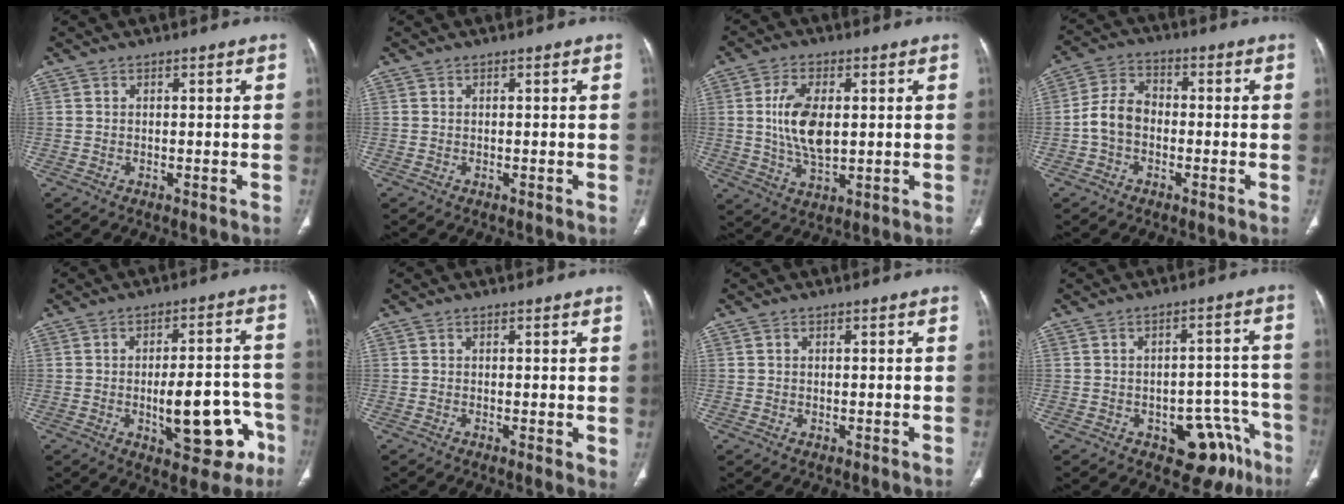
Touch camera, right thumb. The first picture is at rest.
{"total": 0.0}
{"total": 10.1, "force": [1.1, 5.2, 8.5], "torque": [-0.160, -0.008, 0.027]}
{"total": 7.2, "force": [-1.4, 5.3, 4.6], "torque": [-0.079, 0.027, -0.039]}
{"total": 15.0, "force": [-4.8, 6.5, 12.7], "torque": [-0.140, 0.034, -0.055]}
{"total": 2.1, "force": [0.2, 0.7, 1.9], "torque": [-0.029, -0.009, 0.001]}
{"total": 0.7, "force": [0.2, 0.6, 0.3], "torque": [-0.003, -0.001, 0.004]}
{"total": 11.5, "force": [-6.4, 6.8, 6.6], "torque": [-0.031, 0.056, -0.078]}